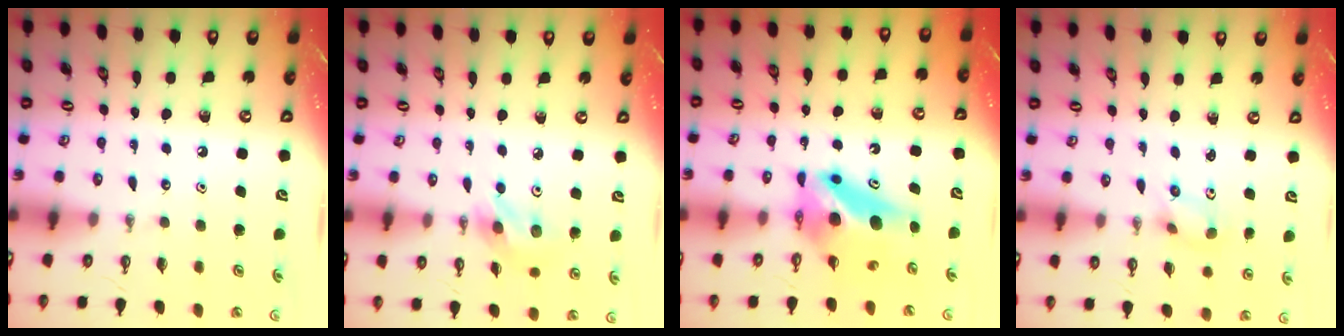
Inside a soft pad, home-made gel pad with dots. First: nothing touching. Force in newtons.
{"total": 7.5, "press": 7.5, "slide": 0.7}
{"total": 9.2, "press": 6.0, "slide": 6.9}
{"total": 2.3, "press": 2.2, "slide": 0.8}